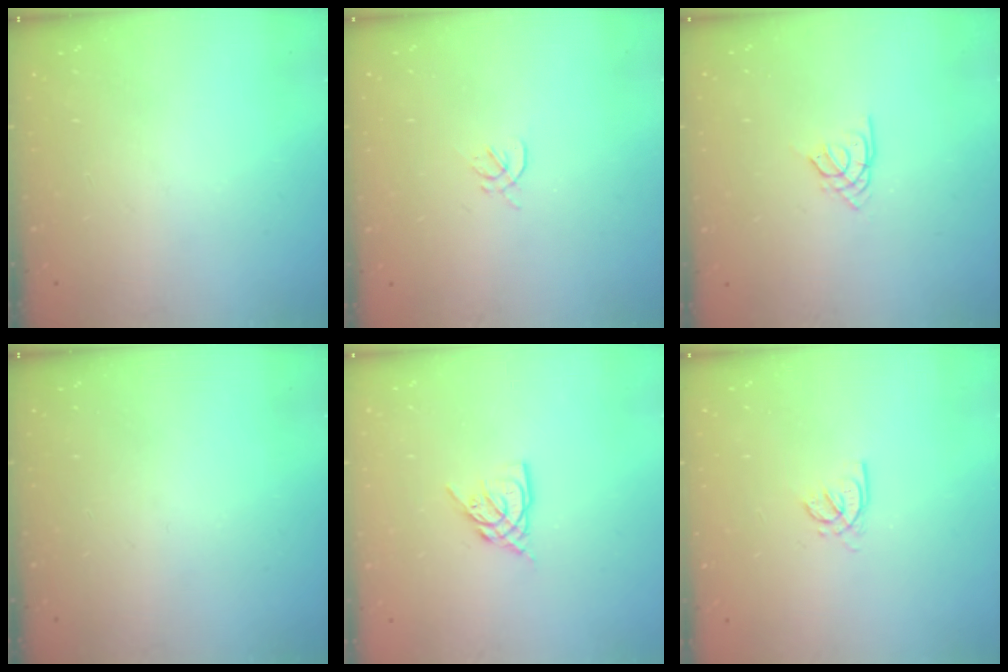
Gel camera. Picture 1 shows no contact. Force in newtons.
{"total": 1.6, "press": 1.5, "slide": 0.6}
{"total": 2.3, "press": 2.3, "slide": 0.5}
{"total": 0.0}
{"total": 8.0, "press": 7.9, "slide": 1.1}
{"total": 1.6, "press": 1.6, "slide": 0.3}